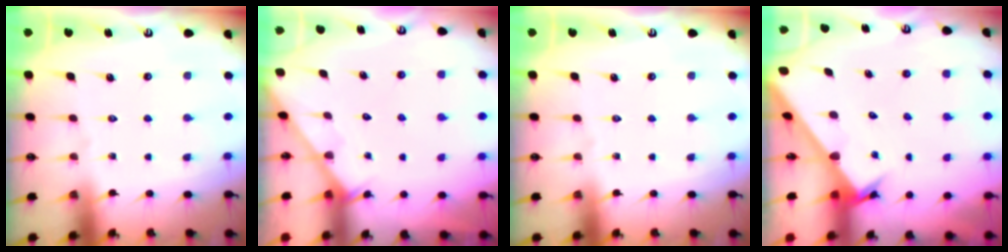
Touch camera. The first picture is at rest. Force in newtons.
{"total": 2.1, "press": 2.1, "slide": 0.1}
{"total": 0.0}
{"total": 2.6, "press": 2.6, "slide": 0.3}